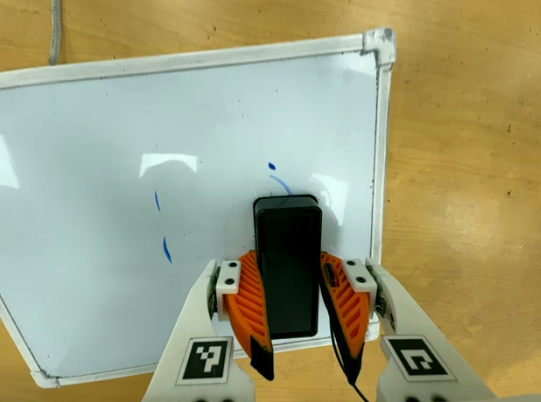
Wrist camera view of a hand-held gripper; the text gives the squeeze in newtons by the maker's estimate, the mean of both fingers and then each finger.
{"total": 13.1, "left": 12.5, "right": 13.6}